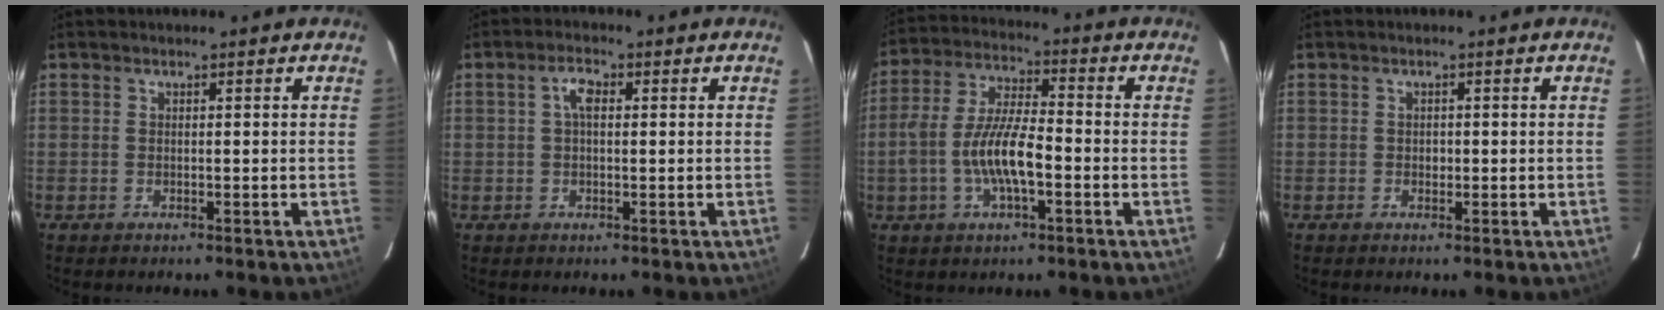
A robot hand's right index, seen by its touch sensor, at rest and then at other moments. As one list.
[{"total": 2.8, "force": [0.5, 1.3, 2.5], "torque": [-0.049, 0.010, 0.010]}, {"total": 11.2, "force": [-3.1, 3.6, 10.2], "torque": [-0.207, 0.005, -0.056]}, {"total": 0.9, "force": [-0.2, 0.8, 0.2], "torque": [0.000, 0.002, 0.000]}]